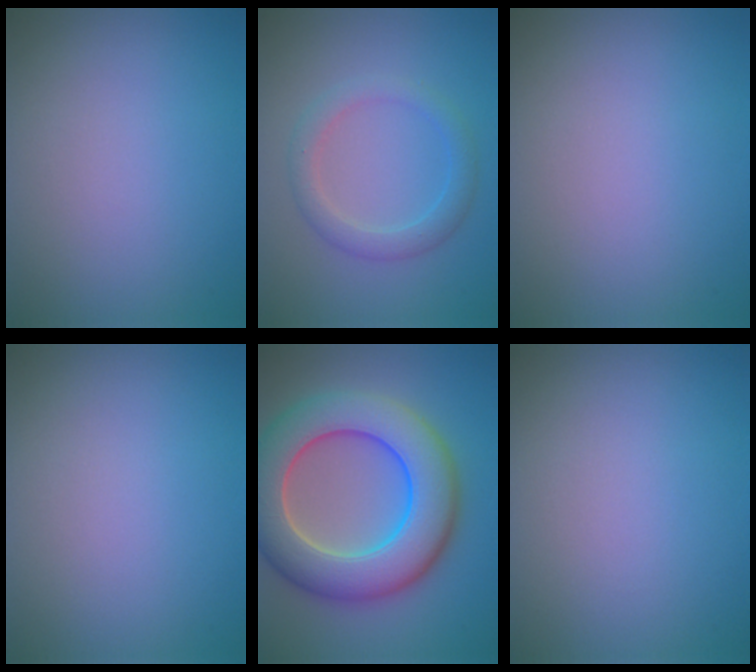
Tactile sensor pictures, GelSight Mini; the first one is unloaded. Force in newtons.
{"total": 2.5, "press": 2.5, "slide": 0.1}
{"total": 0.0}
{"total": 0.0}
{"total": 10.8, "press": 10.8, "slide": 0.4}
{"total": 0.0}